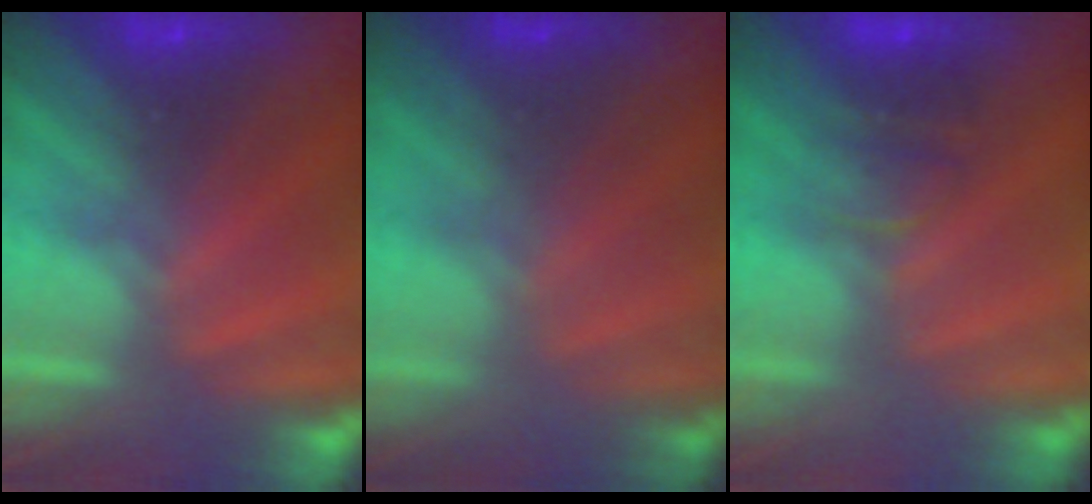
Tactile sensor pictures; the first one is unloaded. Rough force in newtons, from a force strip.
{"total": 1.4}
{"total": 2.2}